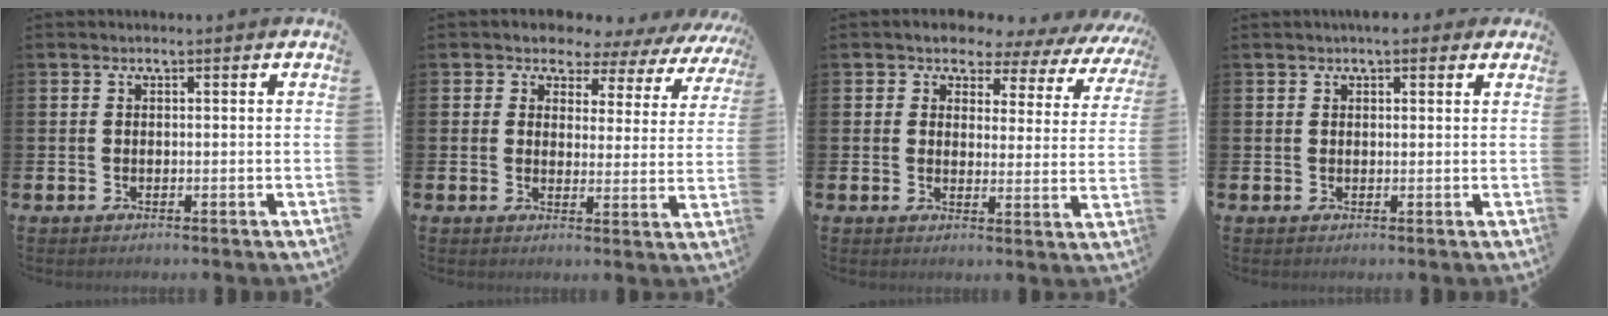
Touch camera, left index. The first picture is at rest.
{"total": 3.4, "force": [2.7, 2.1, 0.2], "torque": [-0.020, -0.028, 0.038]}
{"total": 3.5, "force": [2.8, 1.9, 0.4], "torque": [-0.018, -0.034, 0.037]}
{"total": 2.1, "force": [1.8, 0.7, 0.6], "torque": [-0.003, -0.001, 0.032]}